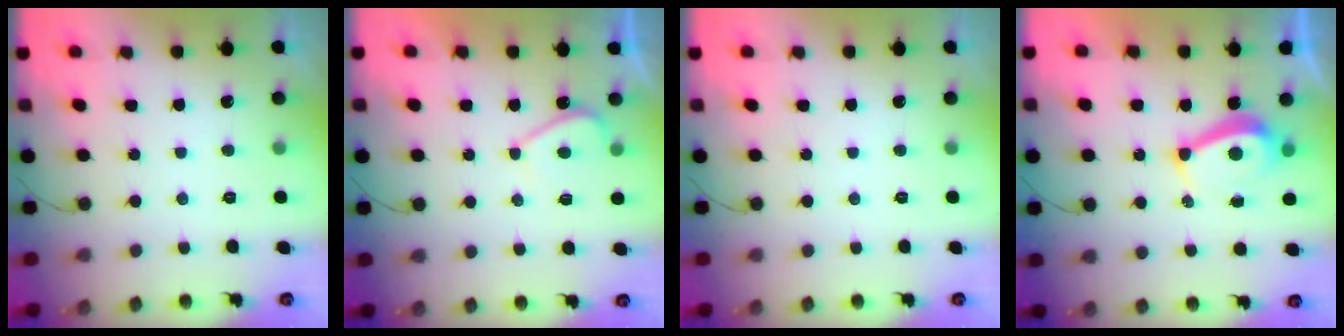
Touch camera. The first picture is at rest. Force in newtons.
{"total": 3.2, "press": 3.1, "slide": 0.6}
{"total": 0.0}
{"total": 7.7, "press": 7.7, "slide": 0.2}